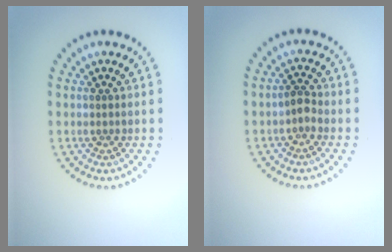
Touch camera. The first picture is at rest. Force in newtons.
{"total": 1.3, "press": 1.0, "slide": 0.8}